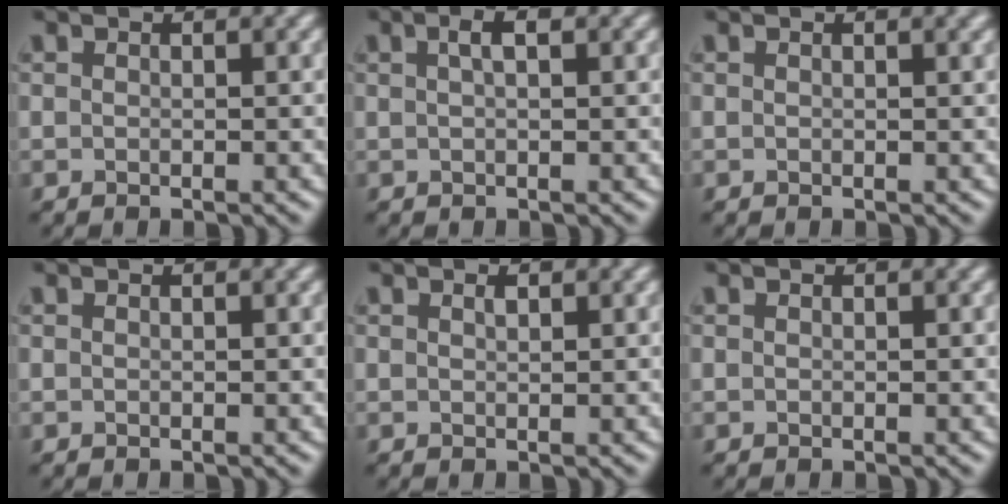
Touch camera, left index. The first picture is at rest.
{"total": 1.5, "force": [0.5, 0.4, 1.4], "torque": [-0.026, 0.007, 0.010]}
{"total": 0.7, "force": [0.4, 0.2, 0.6], "torque": [-0.005, 0.005, 0.006]}
{"total": 0.0}
{"total": 0.6, "force": [0.3, 0.2, 0.4], "torque": [-0.008, -0.001, 0.008]}
{"total": 0.0}